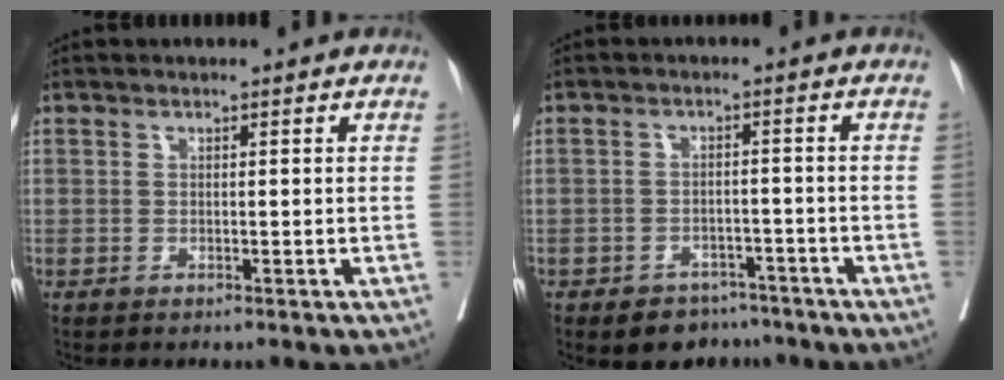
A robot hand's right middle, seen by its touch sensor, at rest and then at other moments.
{"total": 5.5, "force": [-4.3, 3.3, 1.0], "torque": [-0.004, 0.009, -0.060]}